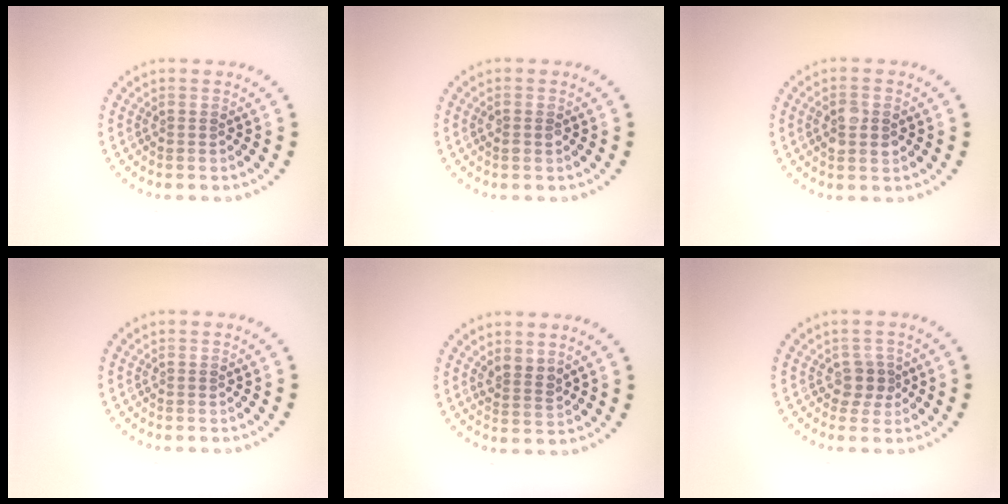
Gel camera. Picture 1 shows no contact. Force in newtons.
{"total": 1.1, "press": 1.1, "slide": 0.2}
{"total": 2.7, "press": 2.7, "slide": 0.1}
{"total": 0.0}
{"total": 1.9, "press": 1.6, "slide": 1.0}
{"total": 1.9, "press": 1.5, "slide": 1.1}